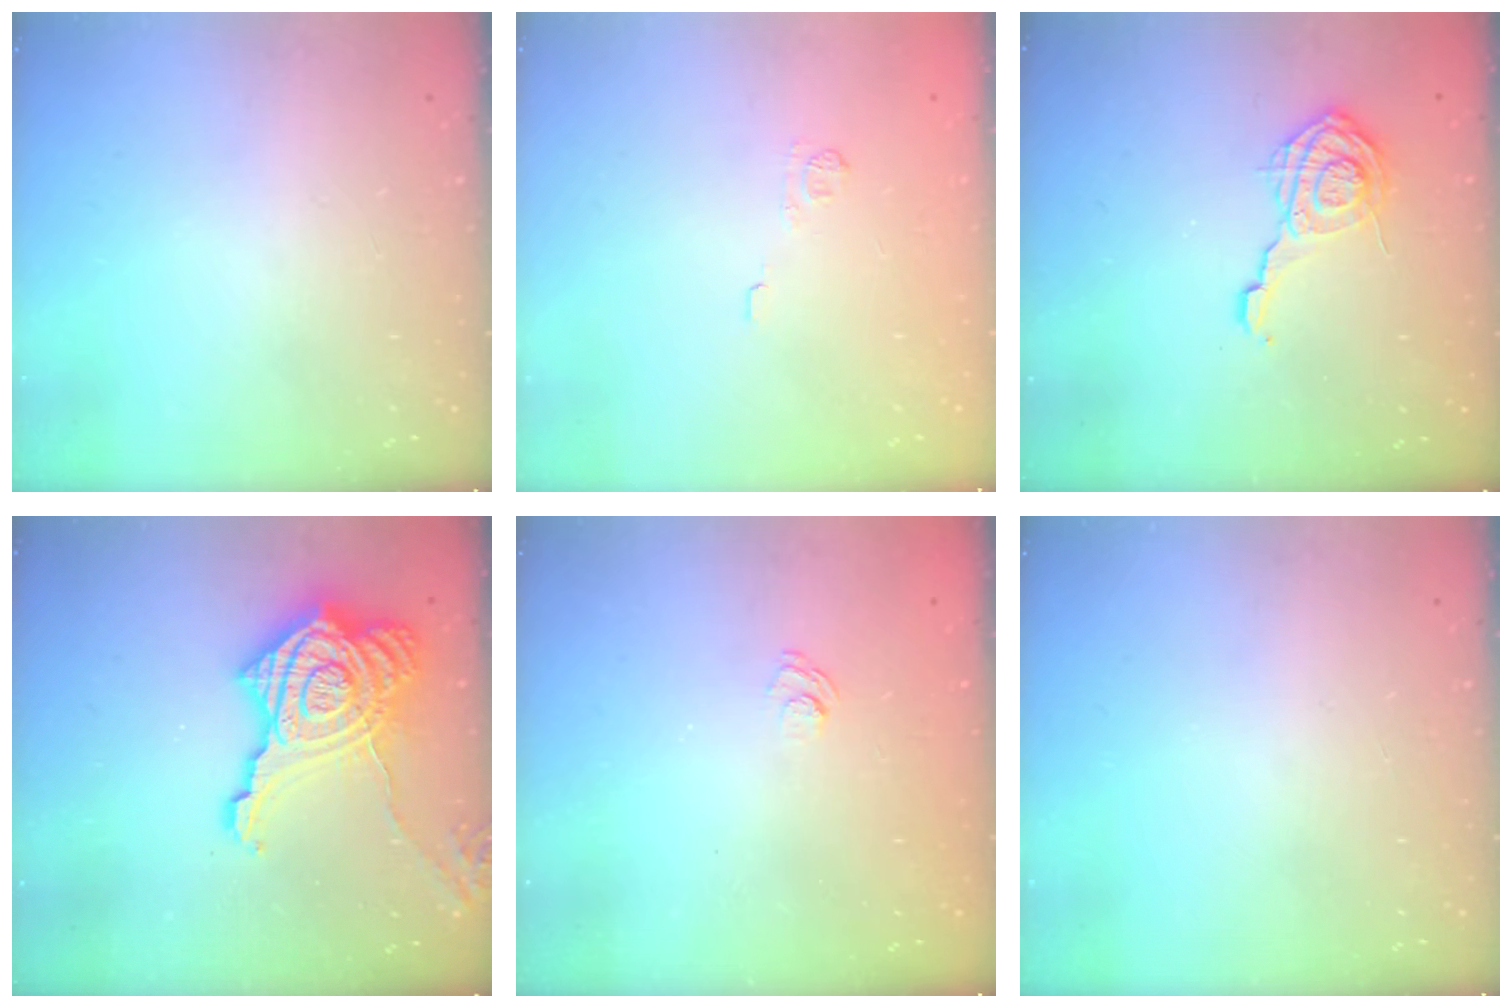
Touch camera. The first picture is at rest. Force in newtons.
{"total": 4.4, "press": 4.3, "slide": 1.0}
{"total": 11.2, "press": 11.2, "slide": 0.9}
{"total": 25.7, "press": 25.5, "slide": 2.7}
{"total": 2.3, "press": 1.8, "slide": 1.3}
{"total": 0.0}